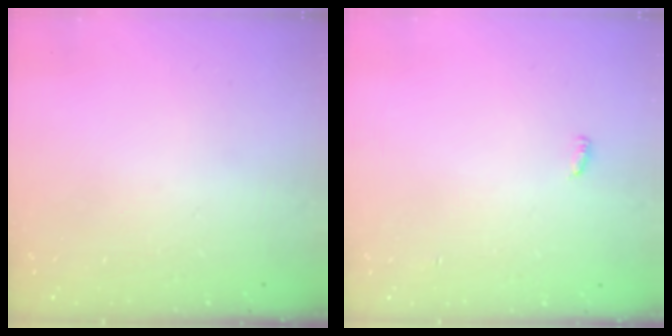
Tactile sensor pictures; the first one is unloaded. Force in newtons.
{"total": 6.9, "press": 2.6, "slide": 6.4}